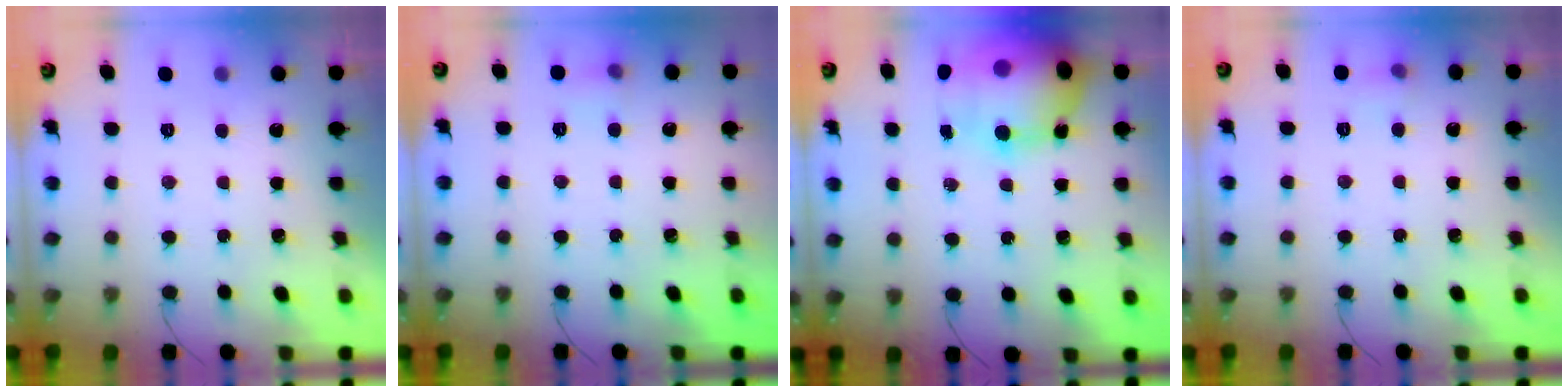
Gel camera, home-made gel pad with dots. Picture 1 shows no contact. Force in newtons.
{"total": 5.7, "press": 5.5, "slide": 1.5}
{"total": 22.4, "press": 22.0, "slide": 4.0}
{"total": 4.6, "press": 4.4, "slide": 1.4}